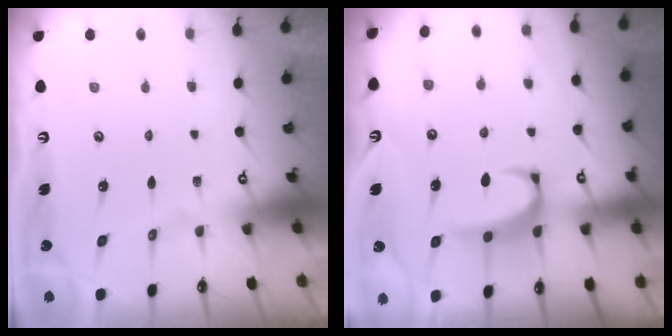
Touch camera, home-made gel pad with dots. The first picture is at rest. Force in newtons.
{"total": 3.4, "press": 3.3, "slide": 0.7}